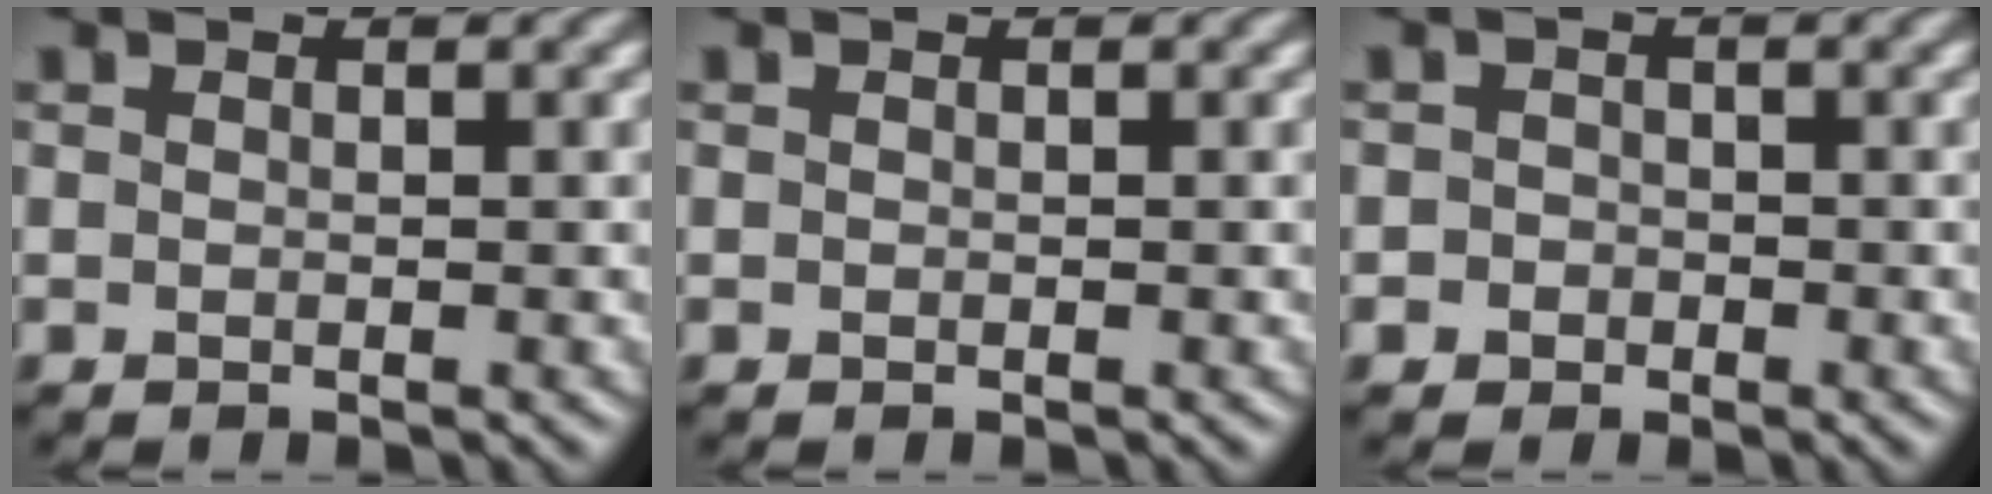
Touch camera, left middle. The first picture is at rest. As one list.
[{"total": 0.0}, {"total": 1.6, "force": [-1.1, 1.2, -0.2], "torque": [0.026, 0.007, -0.023]}]